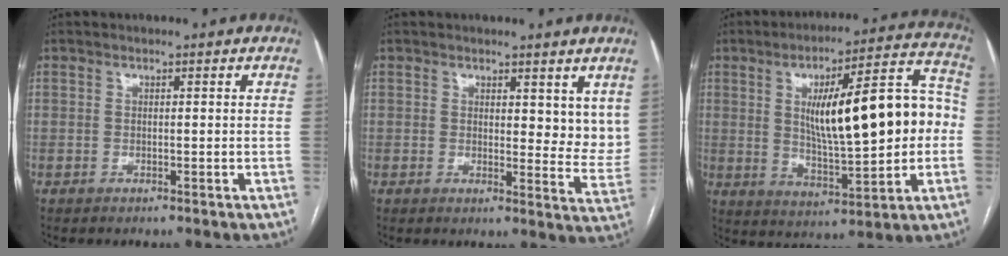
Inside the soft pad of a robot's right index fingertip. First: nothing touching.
{"total": 6.4, "force": [3.9, 3.0, 4.2], "torque": [-0.036, -0.026, 0.048]}
{"total": 19.7, "force": [1.4, 4.6, 19.1], "torque": [-0.289, 0.035, 0.029]}